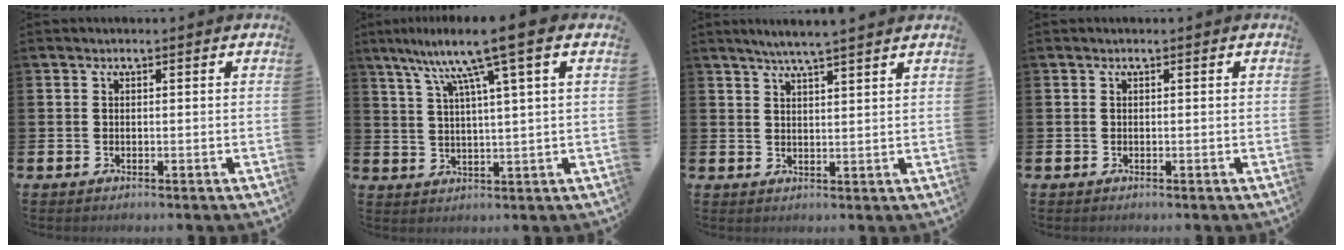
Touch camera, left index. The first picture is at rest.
{"total": 9.0, "force": [5.6, -0.1, 7.0], "torque": [-0.148, -0.016, 0.089]}
{"total": 4.2, "force": [4.0, -0.7, 1.1], "torque": [-0.027, -0.015, 0.071]}
{"total": 0.0}